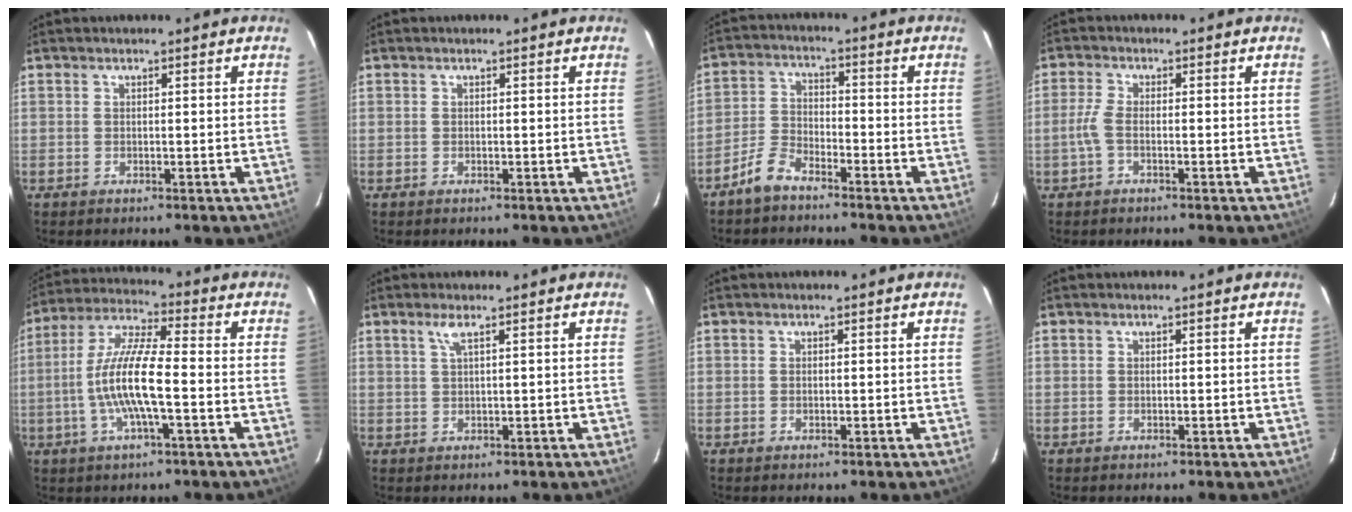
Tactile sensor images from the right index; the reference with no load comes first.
{"total": 0.0}
{"total": 5.6, "force": [-4.6, 2.0, 2.5], "torque": [-0.061, 0.012, -0.095]}
{"total": 2.7, "force": [-1.1, 0.9, 2.3], "torque": [-0.060, 0.004, -0.024]}
{"total": 12.2, "force": [-2.7, 2.0, 11.7], "torque": [-0.238, 0.004, -0.055]}
{"total": 1.8, "force": [1.0, -0.2, 1.5], "torque": [-0.031, 0.002, 0.021]}
{"total": 0.0}
{"total": 0.0}